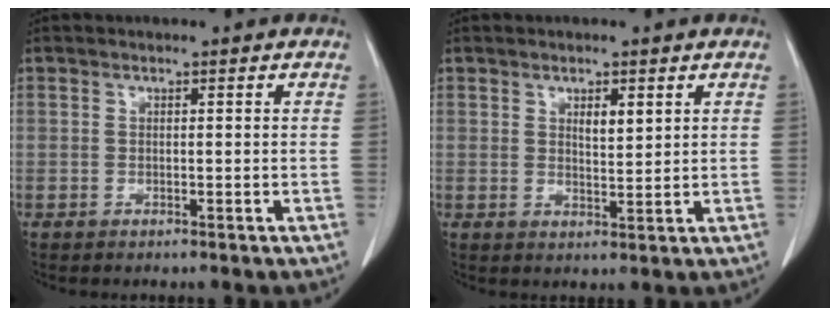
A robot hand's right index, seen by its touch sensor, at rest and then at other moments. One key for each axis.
{"total": 2.7, "fx": 1.3, "fy": 0.8, "fz": 2.2, "tx": -0.040, "ty": -0.003, "tz": 0.024}